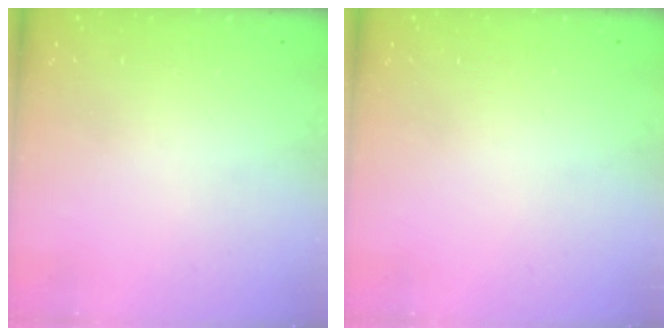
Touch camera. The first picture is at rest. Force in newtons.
{"total": 0.0}